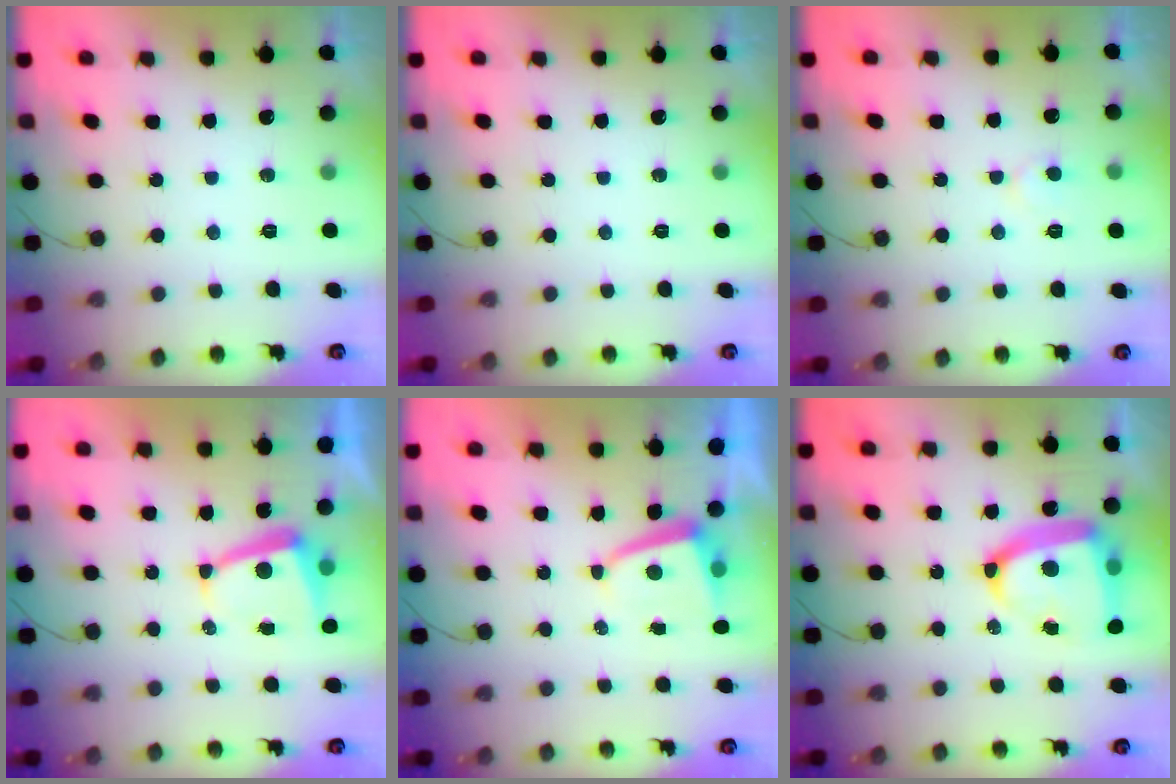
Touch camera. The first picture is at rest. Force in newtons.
{"total": 0.0}
{"total": 5.5, "press": 5.4, "slide": 0.4}
{"total": 6.2, "press": 6.1, "slide": 0.9}
{"total": 2.7, "press": 2.6, "slide": 0.4}
{"total": 18.1, "press": 18.0, "slide": 1.9}